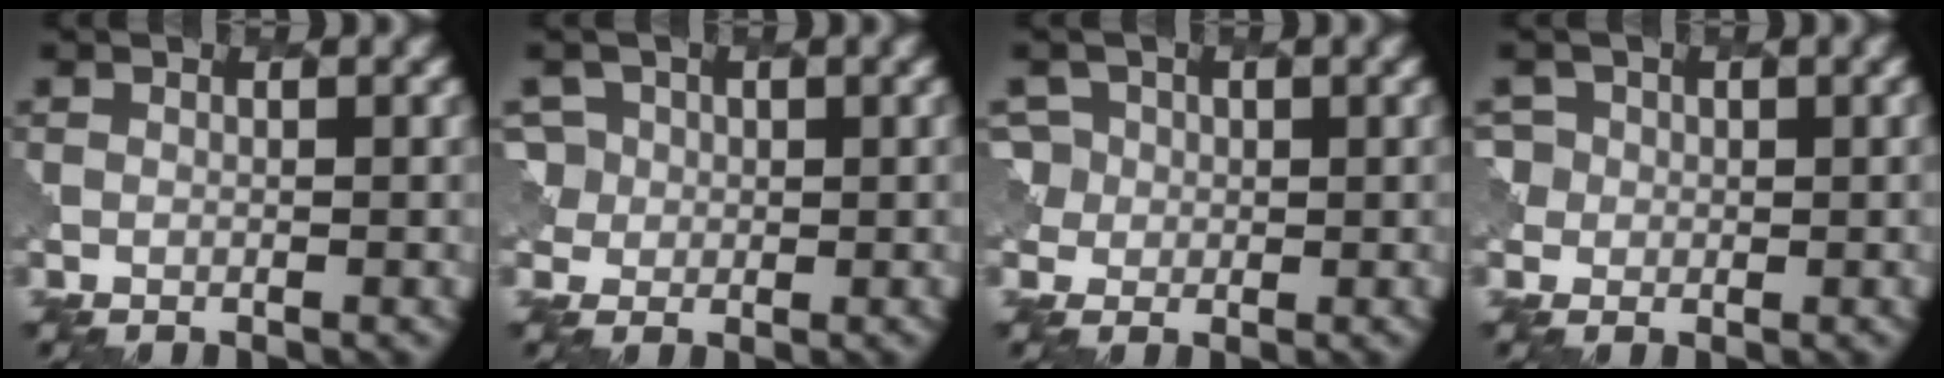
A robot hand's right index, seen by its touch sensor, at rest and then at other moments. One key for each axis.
{"total": 3.4, "fx": 0.9, "fy": 3.2, "fz": 0.8, "tx": -0.011, "ty": 0.023, "tz": -0.007}
{"total": 3.3, "fx": 0.4, "fy": 3.2, "fz": 0.7, "tx": -0.013, "ty": 0.024, "tz": -0.016}
{"total": 3.1, "fx": 0.1, "fy": 3.0, "fz": 0.9, "tx": -0.008, "ty": 0.019, "tz": -0.020}